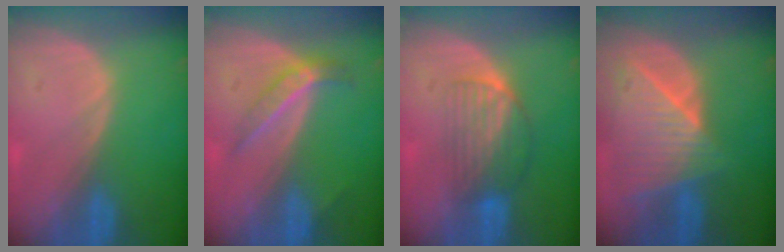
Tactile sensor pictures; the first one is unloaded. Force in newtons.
{"total": 4.4, "press": 3.9, "slide": 2.0}
{"total": 6.8, "press": 6.0, "slide": 3.2}
{"total": 9.1, "press": 8.1, "slide": 4.1}